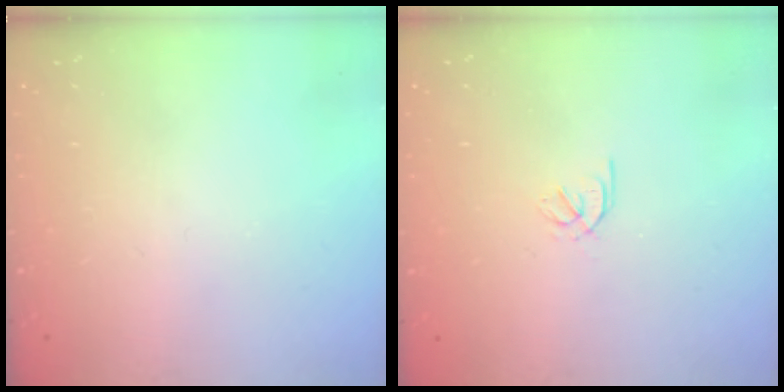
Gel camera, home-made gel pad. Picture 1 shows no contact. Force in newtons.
{"total": 1.5, "press": 1.4, "slide": 0.5}